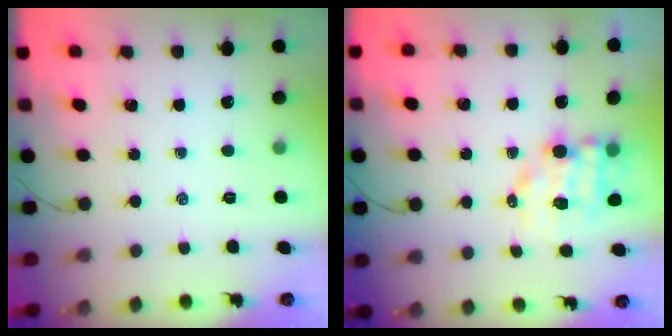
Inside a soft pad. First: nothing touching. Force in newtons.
{"total": 7.7, "press": 7.6, "slide": 1.0}